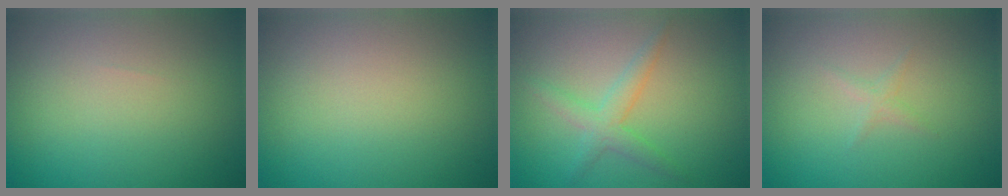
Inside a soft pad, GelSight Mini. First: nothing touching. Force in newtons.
{"total": 0.0}
{"total": 2.4, "press": 2.4, "slide": 0.1}
{"total": 0.7, "press": 0.7, "slide": 0.0}